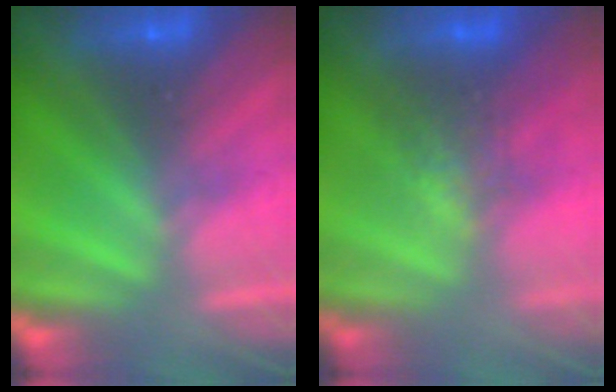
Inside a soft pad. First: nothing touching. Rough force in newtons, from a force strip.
{"total": 2.6}